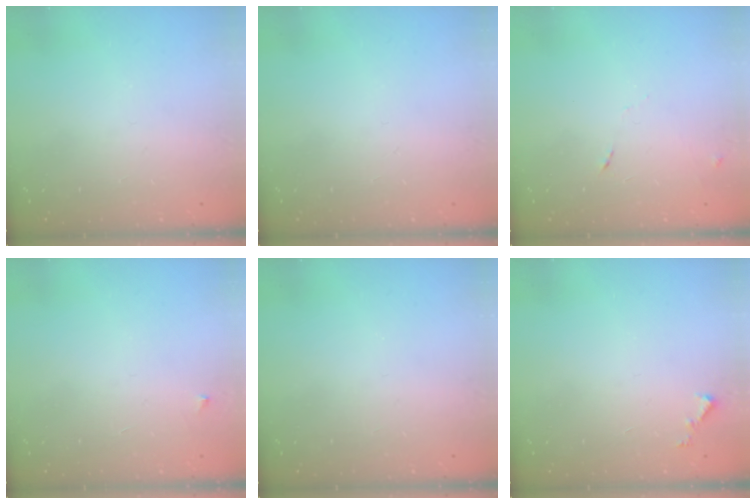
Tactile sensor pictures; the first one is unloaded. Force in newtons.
{"total": 0.0}
{"total": 4.7, "press": 4.7, "slide": 0.6}
{"total": 3.2, "press": 3.2, "slide": 0.5}
{"total": 0.0}
{"total": 3.3, "press": 3.3, "slide": 0.3}